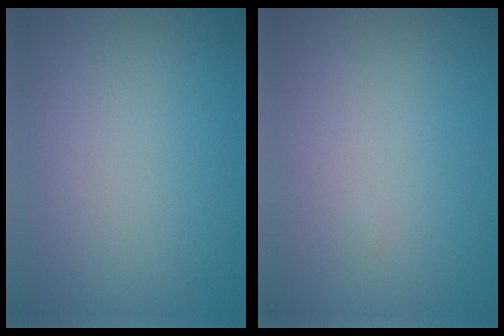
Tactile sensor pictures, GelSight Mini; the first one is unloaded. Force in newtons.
{"total": 0.0}